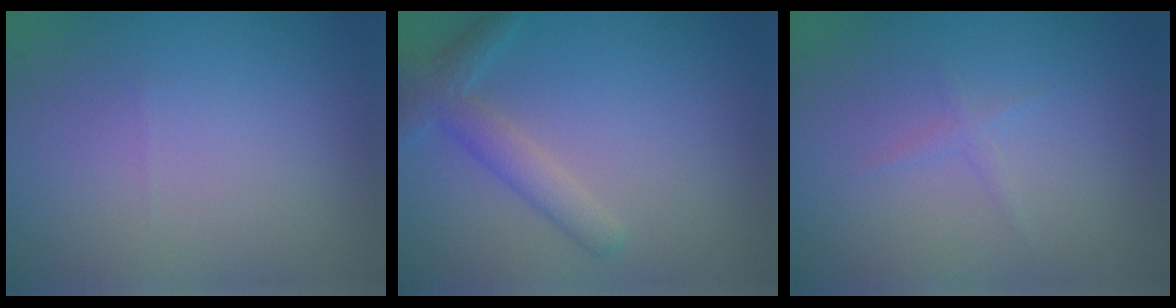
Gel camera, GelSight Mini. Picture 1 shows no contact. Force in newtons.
{"total": 2.9, "press": 2.9, "slide": 0.1}
{"total": 0.8, "press": 0.8, "slide": 0.0}